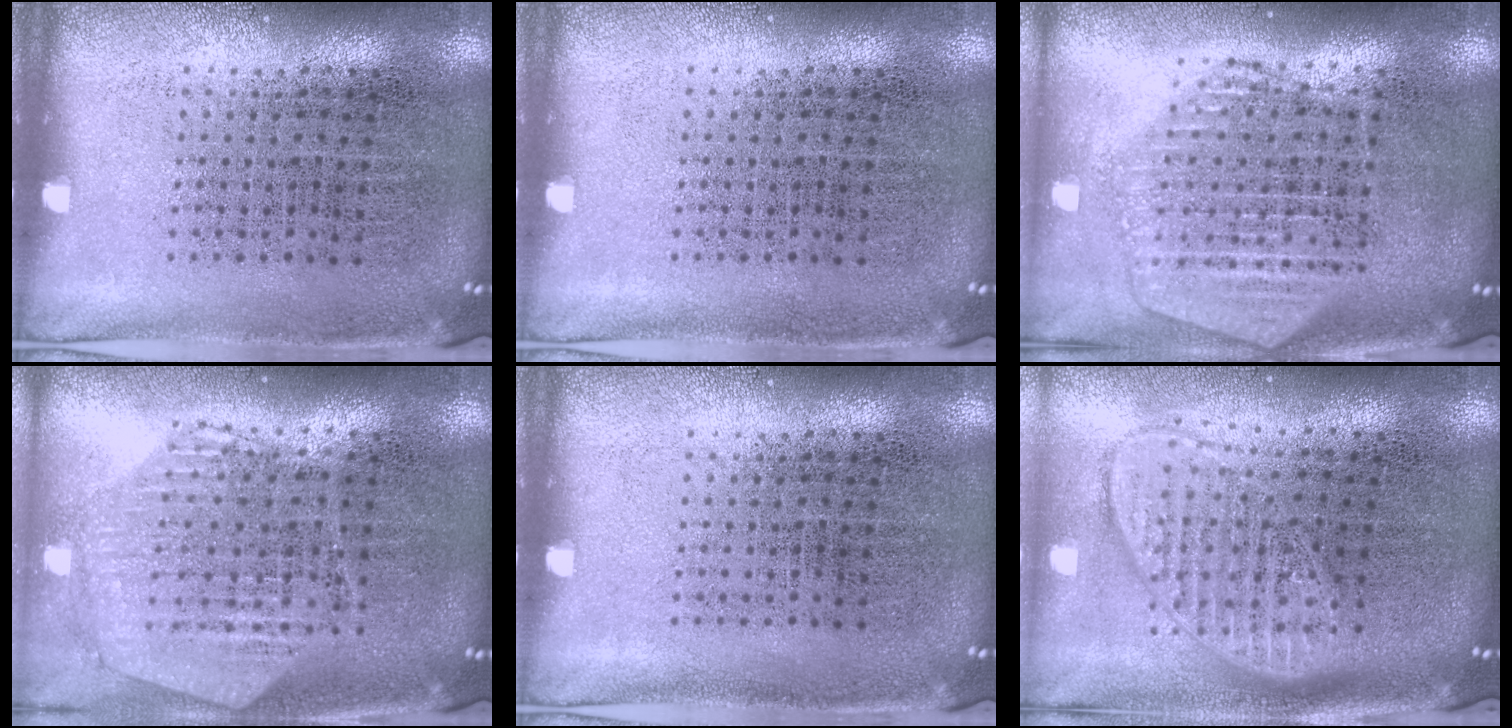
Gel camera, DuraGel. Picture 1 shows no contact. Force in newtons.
{"total": 0.0}
{"total": 2.2, "press": 2.0, "slide": 1.0}
{"total": 1.1, "press": 1.1, "slide": 0.2}
{"total": 0.0}
{"total": 1.8, "press": 1.5, "slide": 1.0}